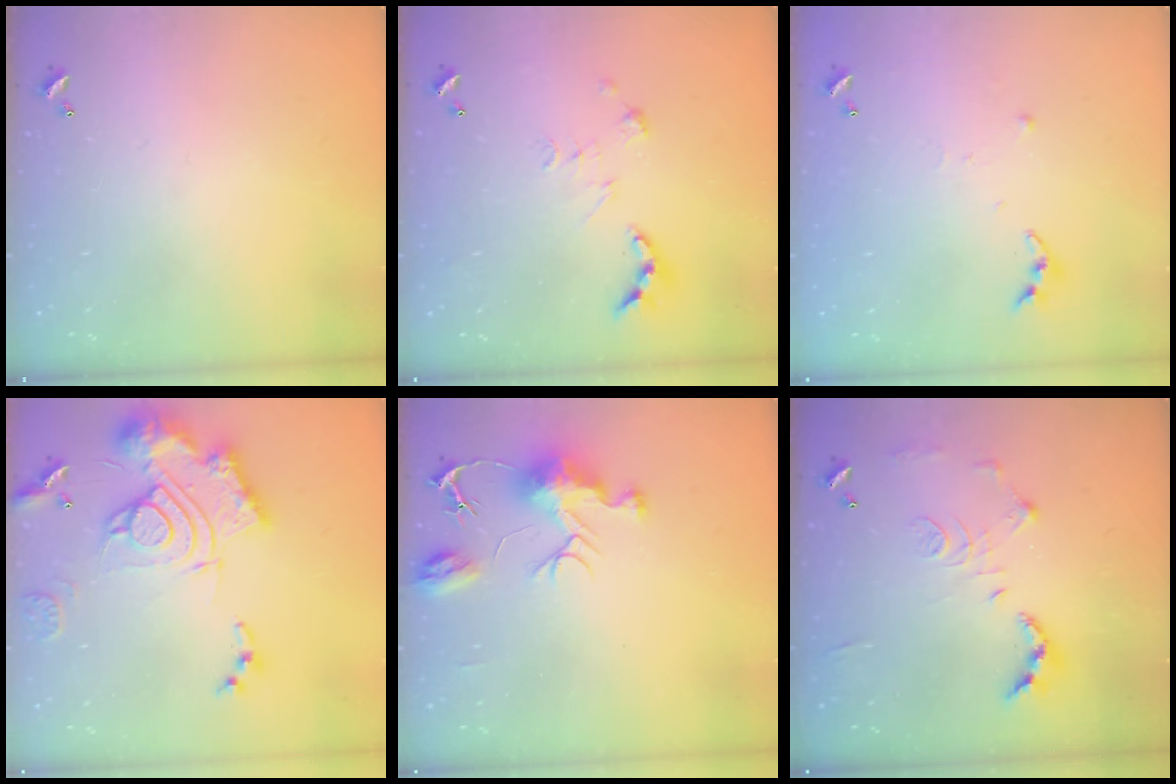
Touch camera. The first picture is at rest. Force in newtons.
{"total": 4.7, "press": 4.7, "slide": 0.4}
{"total": 3.8, "press": 3.8, "slide": 0.3}
{"total": 23.3, "press": 23.1, "slide": 2.3}
{"total": 9.2, "press": 9.2, "slide": 1.0}
{"total": 10.7, "press": 10.6, "slide": 0.5}